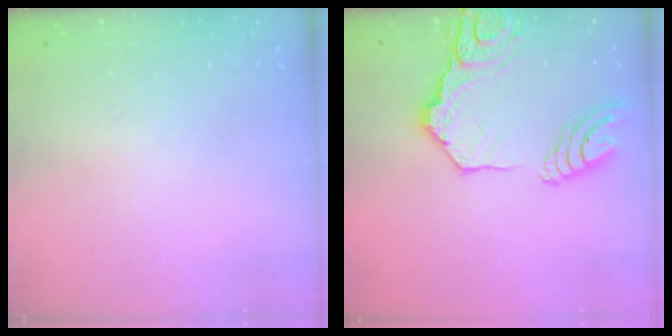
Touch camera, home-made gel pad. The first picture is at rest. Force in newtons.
{"total": 16.5, "press": 16.4, "slide": 1.7}